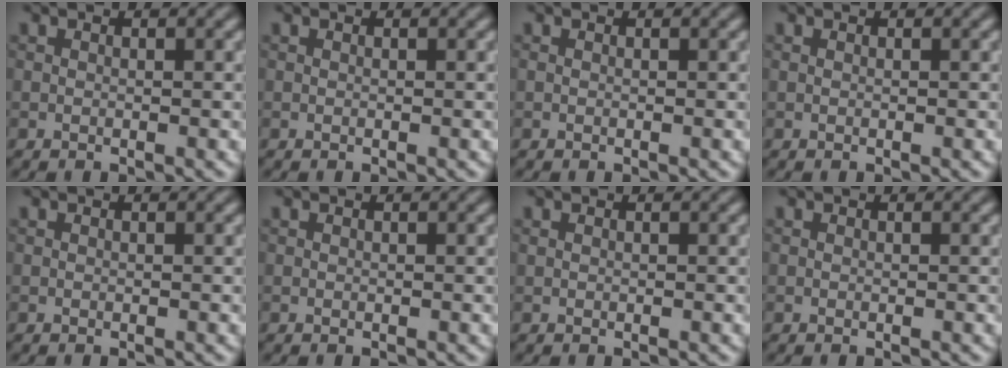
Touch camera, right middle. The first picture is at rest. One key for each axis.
{"total": 0.0}
{"total": 0.0}
{"total": 0.0}
{"total": 0.0}
{"total": 0.0}
{"total": 0.0}
{"total": 0.0}